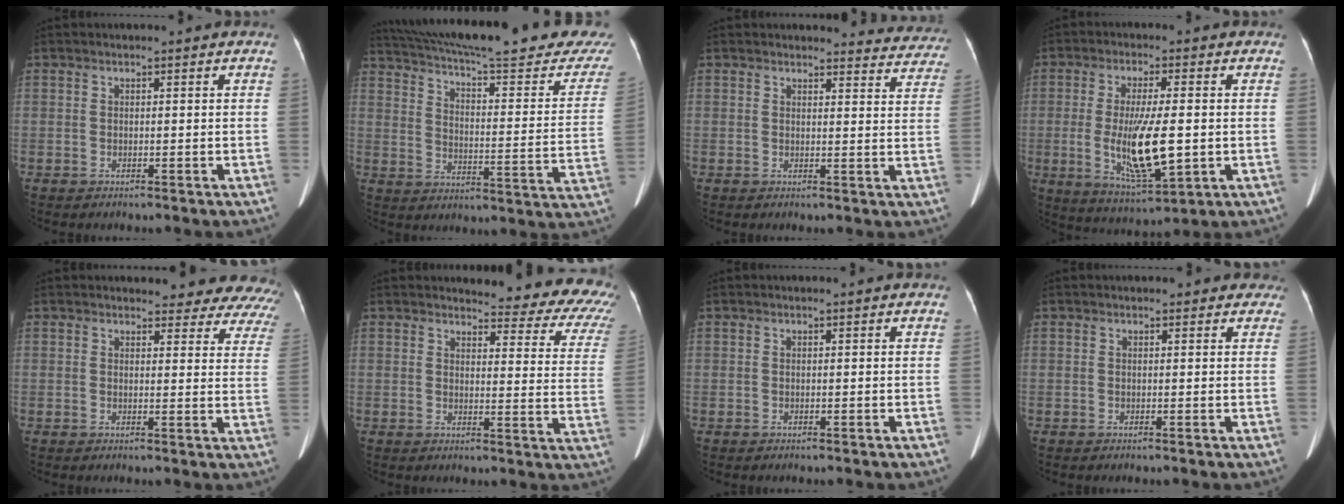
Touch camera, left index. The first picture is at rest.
{"total": 32.6, "force": [28.7, 3.5, 15.1], "torque": [-0.238, -0.075, 0.362]}
{"total": 9.2, "force": [8.9, 2.3, 0.0], "torque": [0.044, -0.027, 0.064]}
{"total": 11.5, "force": [-1.3, 2.5, 11.2], "torque": [-0.215, -0.021, -0.013]}
{"total": 15.5, "force": [14.8, 4.0, 2.5], "torque": [0.010, -0.063, 0.129]}
{"total": 16.5, "force": [15.5, 3.4, 4.5], "torque": [-0.019, -0.085, 0.137]}
{"total": 0.0}
{"total": 3.0, "force": [2.5, 1.5, 0.7], "torque": [0.007, 0.005, 0.013]}